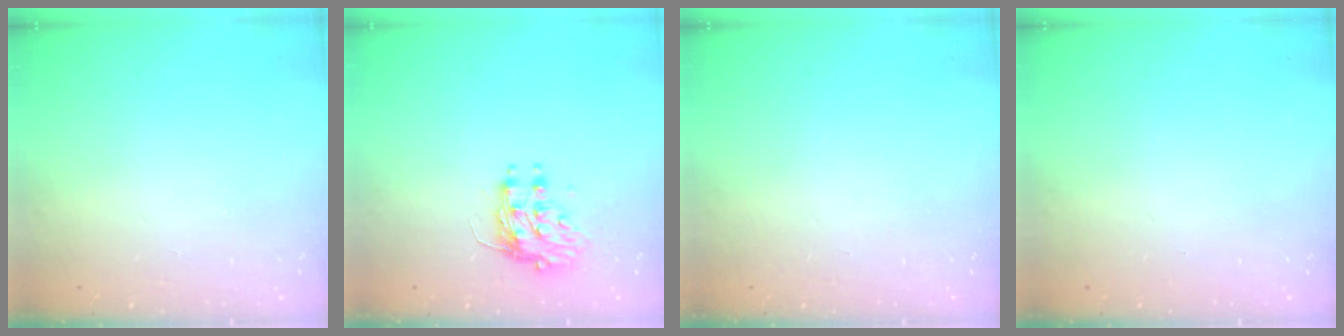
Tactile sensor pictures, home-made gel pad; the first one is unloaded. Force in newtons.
{"total": 8.4, "press": 8.4, "slide": 0.3}
{"total": 0.0}
{"total": 0.0}